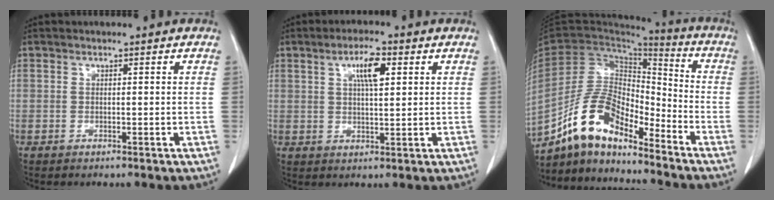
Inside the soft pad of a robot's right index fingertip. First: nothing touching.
{"total": 5.5, "force": [2.2, 1.3, 4.9], "torque": [-0.089, 0.004, 0.037]}
{"total": 12.4, "force": [-9.9, 4.2, 6.1], "torque": [-0.121, 0.031, -0.185]}